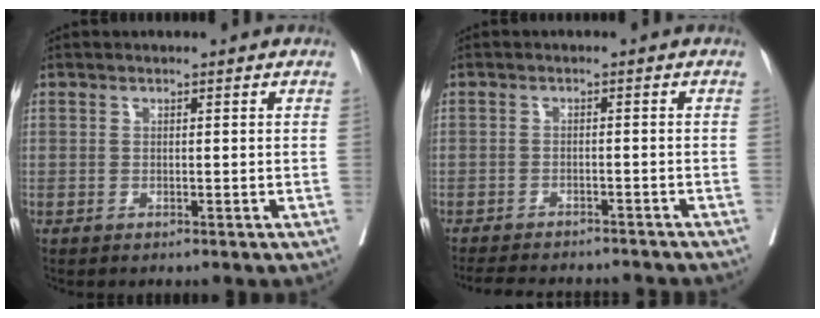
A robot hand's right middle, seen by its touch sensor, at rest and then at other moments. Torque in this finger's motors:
{"motor_torque": [0.10, -0.18, 0.05, 0.03]}